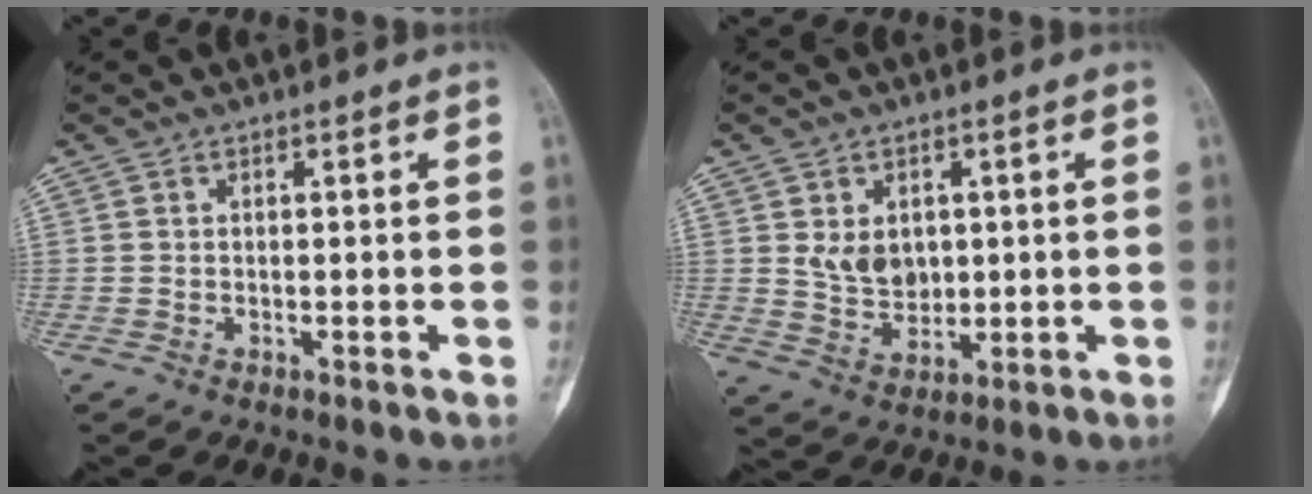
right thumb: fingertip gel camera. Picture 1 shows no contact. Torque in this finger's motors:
{"motor_torque": [0.05, 1.61, -0.12, 0.05, 0.26]}